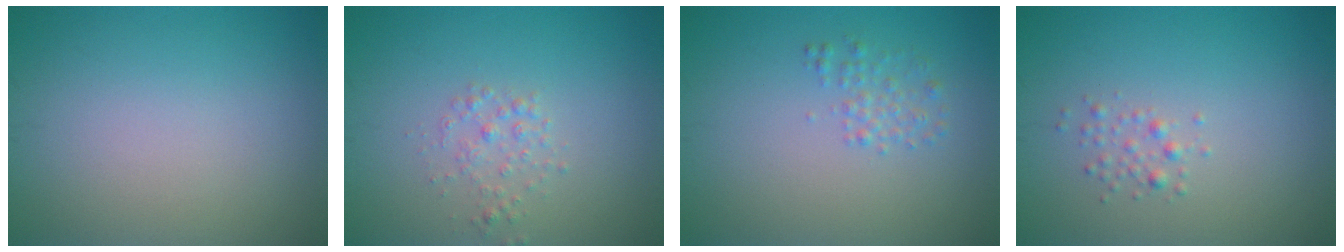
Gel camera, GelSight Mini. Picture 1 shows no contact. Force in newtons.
{"total": 1.5, "press": 1.5, "slide": 0.0}
{"total": 1.5, "press": 1.5, "slide": 0.1}
{"total": 1.2, "press": 1.2, "slide": 0.0}